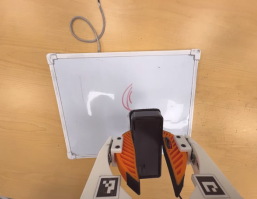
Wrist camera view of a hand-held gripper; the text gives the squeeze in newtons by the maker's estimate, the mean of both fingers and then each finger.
{"total": 11.1, "left": 10.6, "right": 11.7}